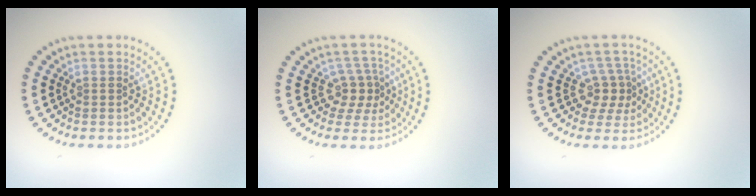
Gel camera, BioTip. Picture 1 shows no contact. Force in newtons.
{"total": 2.6, "press": 1.8, "slide": 1.9}
{"total": 2.6, "press": 1.8, "slide": 1.9}